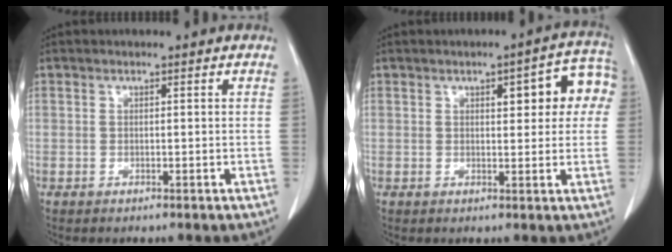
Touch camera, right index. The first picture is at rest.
{"total": 8.5, "force": [2.4, 2.9, 7.6], "torque": [-0.083, 0.026, 0.025]}